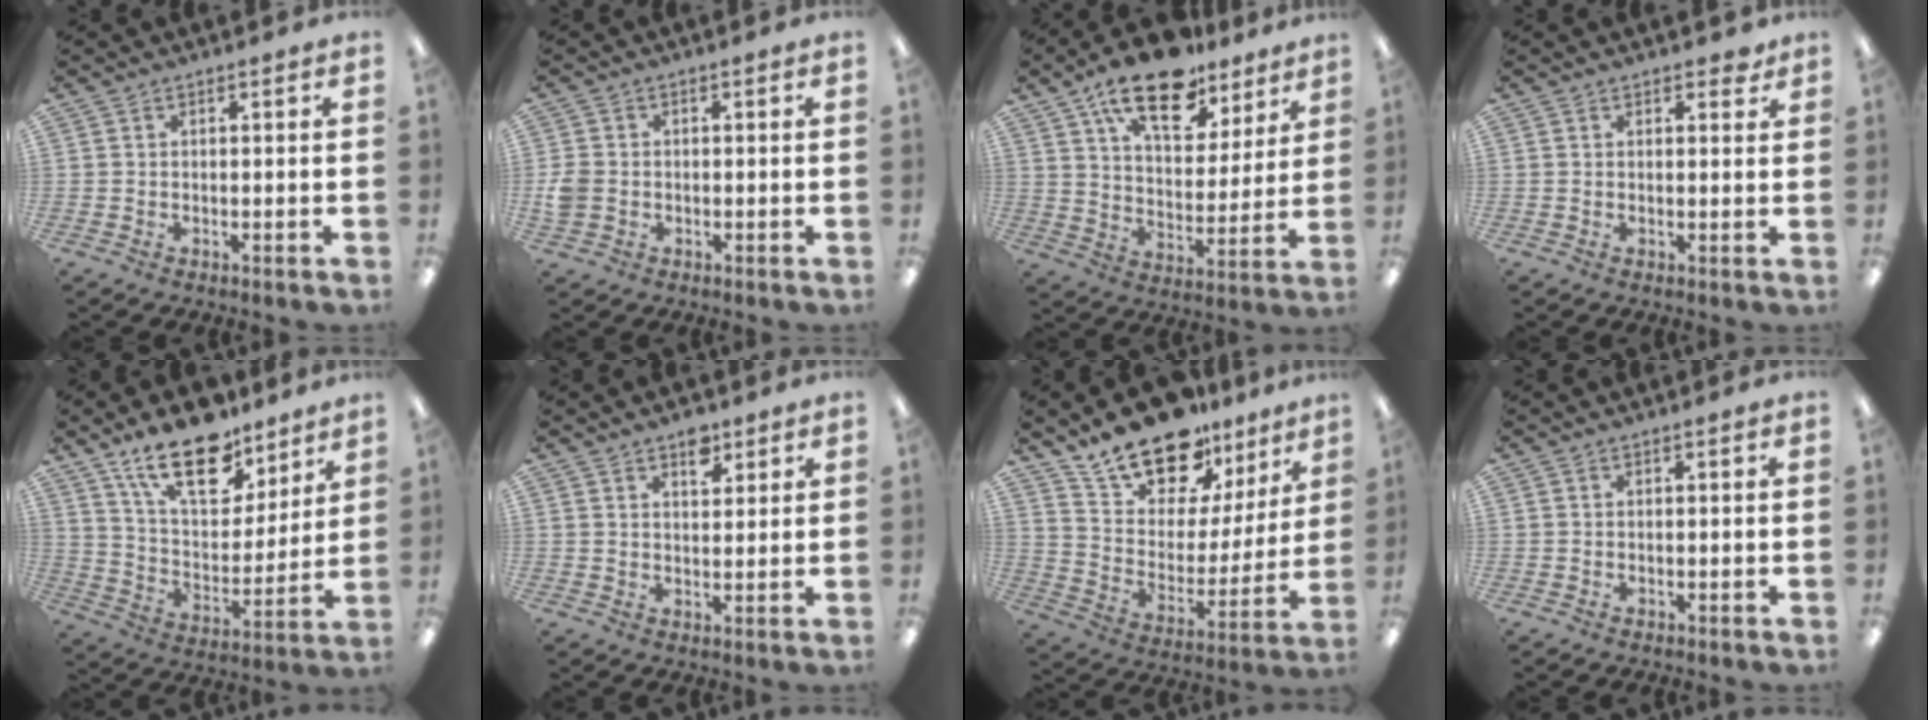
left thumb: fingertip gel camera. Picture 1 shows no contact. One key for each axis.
{"total": 4.0, "fx": -0.7, "fy": 3.4, "fz": 1.9, "tx": -0.030, "ty": 0.003, "tz": -0.013}
{"total": 18.9, "fx": 13.1, "fy": 8.6, "fz": 10.6, "tx": -0.171, "ty": -0.066, "tz": 0.224}
{"total": 2.1, "fx": 1.4, "fy": 1.1, "fz": 1.1, "tx": -0.006, "ty": -0.004, "tz": 0.022}
{"total": 19.7, "fx": 13.4, "fy": 9.4, "fz": 11.0, "tx": -0.184, "ty": -0.068, "tz": 0.234}
{"total": 5.5, "fx": 3.6, "fy": 3.0, "fz": 2.9, "tx": -0.025, "ty": -0.016, "tz": 0.058}
{"total": 18.5, "fx": 15.5, "fy": 8.2, "fz": 5.8, "tx": -0.120, "ty": -0.116, "tz": 0.282}
{"total": 0.0}